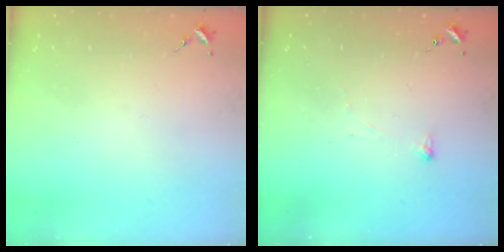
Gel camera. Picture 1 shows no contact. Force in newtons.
{"total": 2.9, "press": 2.9, "slide": 0.3}